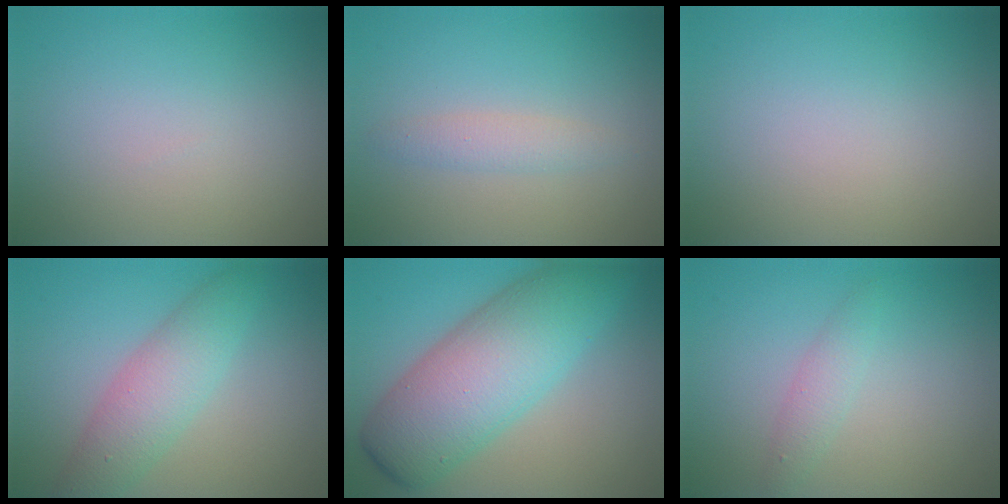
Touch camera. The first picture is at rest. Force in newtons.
{"total": 1.6, "press": 1.6, "slide": 0.0}
{"total": 0.0}
{"total": 4.5, "press": 4.5, "slide": 0.0}
{"total": 9.9, "press": 9.9, "slide": 0.1}
{"total": 1.6, "press": 1.6, "slide": 0.1}